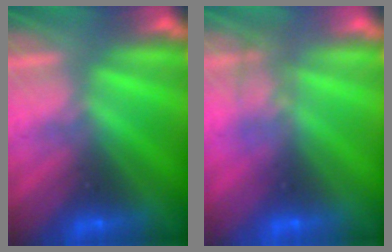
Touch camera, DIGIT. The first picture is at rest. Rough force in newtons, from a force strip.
{"total": 1.4}